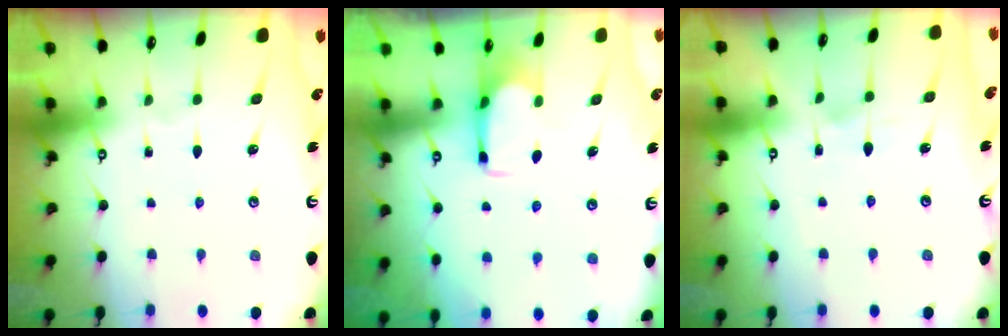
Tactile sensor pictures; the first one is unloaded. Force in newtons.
{"total": 2.8, "press": 2.8, "slide": 0.5}
{"total": 4.3, "press": 4.3, "slide": 0.5}